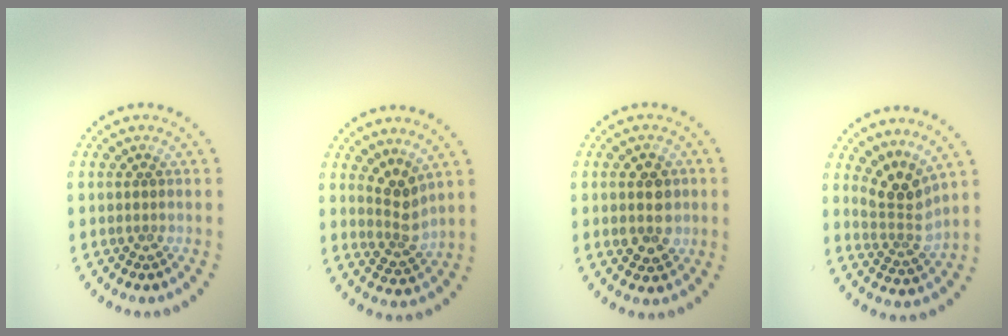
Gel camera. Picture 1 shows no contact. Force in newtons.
{"total": 2.7, "press": 2.0, "slide": 1.8}
{"total": 3.0, "press": 2.9, "slide": 0.4}
{"total": 3.5, "press": 2.4, "slide": 2.5}